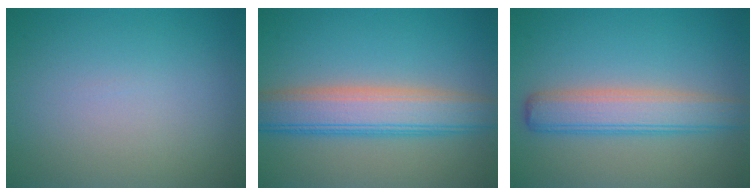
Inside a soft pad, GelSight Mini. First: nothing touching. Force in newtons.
{"total": 6.5, "press": 6.5, "slide": 0.4}
{"total": 4.7, "press": 4.7, "slide": 0.3}